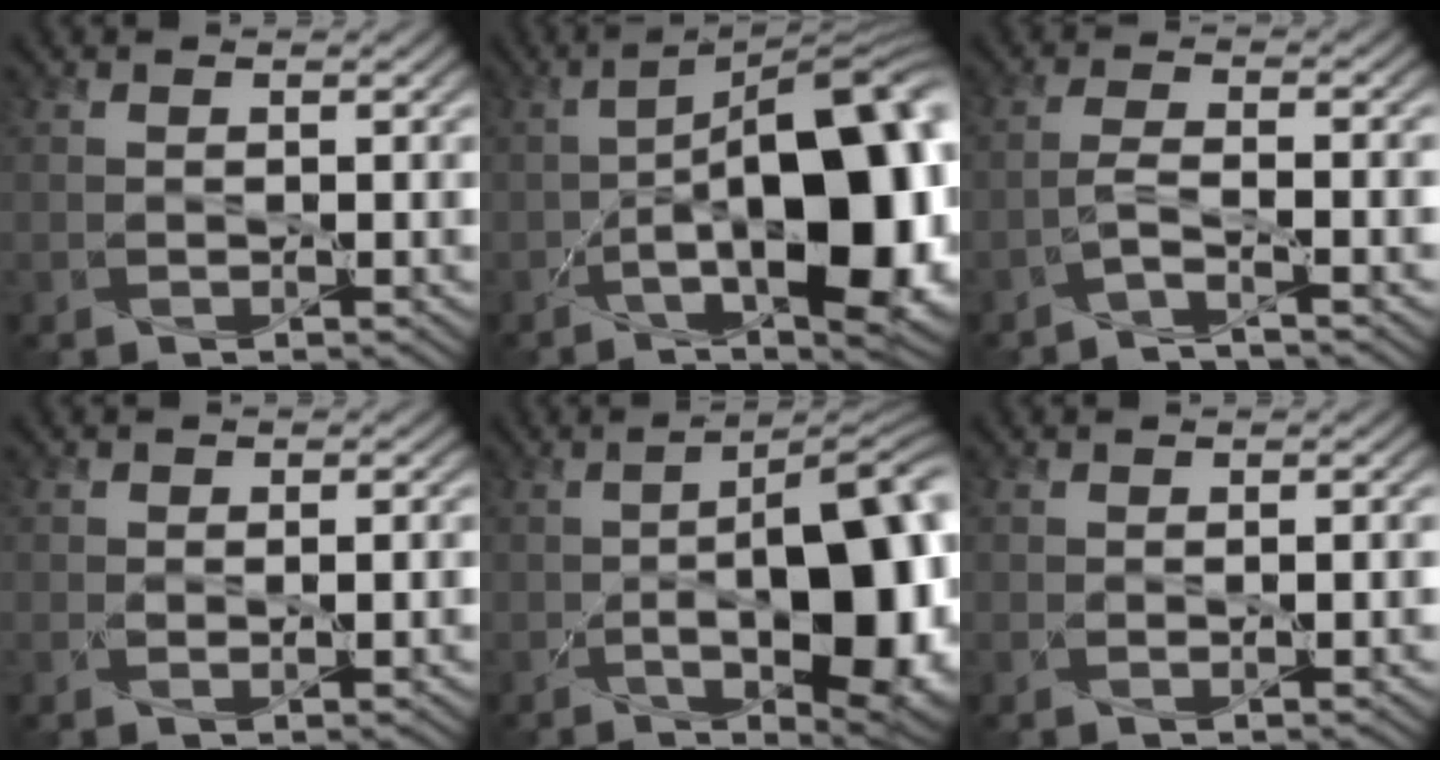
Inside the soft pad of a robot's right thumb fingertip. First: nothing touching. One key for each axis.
{"total": 17.5, "fx": -3.7, "fy": 7.3, "fz": 15.5, "tx": -0.227, "ty": -0.004, "tz": -0.052}
{"total": 2.7, "fx": -1.9, "fy": 0.3, "fz": 1.9, "tx": -0.037, "ty": 0.007, "tz": -0.051}
{"total": 1.4, "fx": -0.1, "fy": 1.0, "fz": 0.9, "tx": -0.019, "ty": -0.003, "tz": 0.000}
{"total": 15.6, "fx": -2.2, "fy": 6.4, "fz": 14.1, "tx": -0.193, "ty": -0.017, "tz": -0.034}
{"total": 0.7, "fx": -0.1, "fy": 0.4, "fz": 0.6, "tx": -0.012, "ty": -0.002, "tz": 0.000}